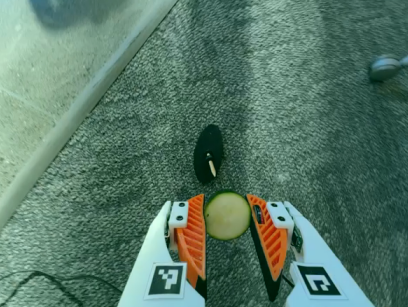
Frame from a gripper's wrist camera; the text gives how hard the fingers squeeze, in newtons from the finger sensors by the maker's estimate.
{"total": 12.3, "left": 12.8, "right": 11.9}